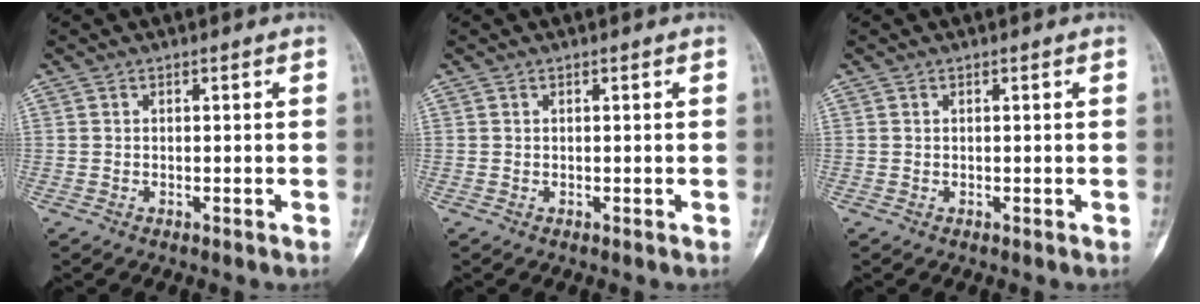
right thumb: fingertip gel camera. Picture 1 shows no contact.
{"total": 0.0}
{"total": 0.0}